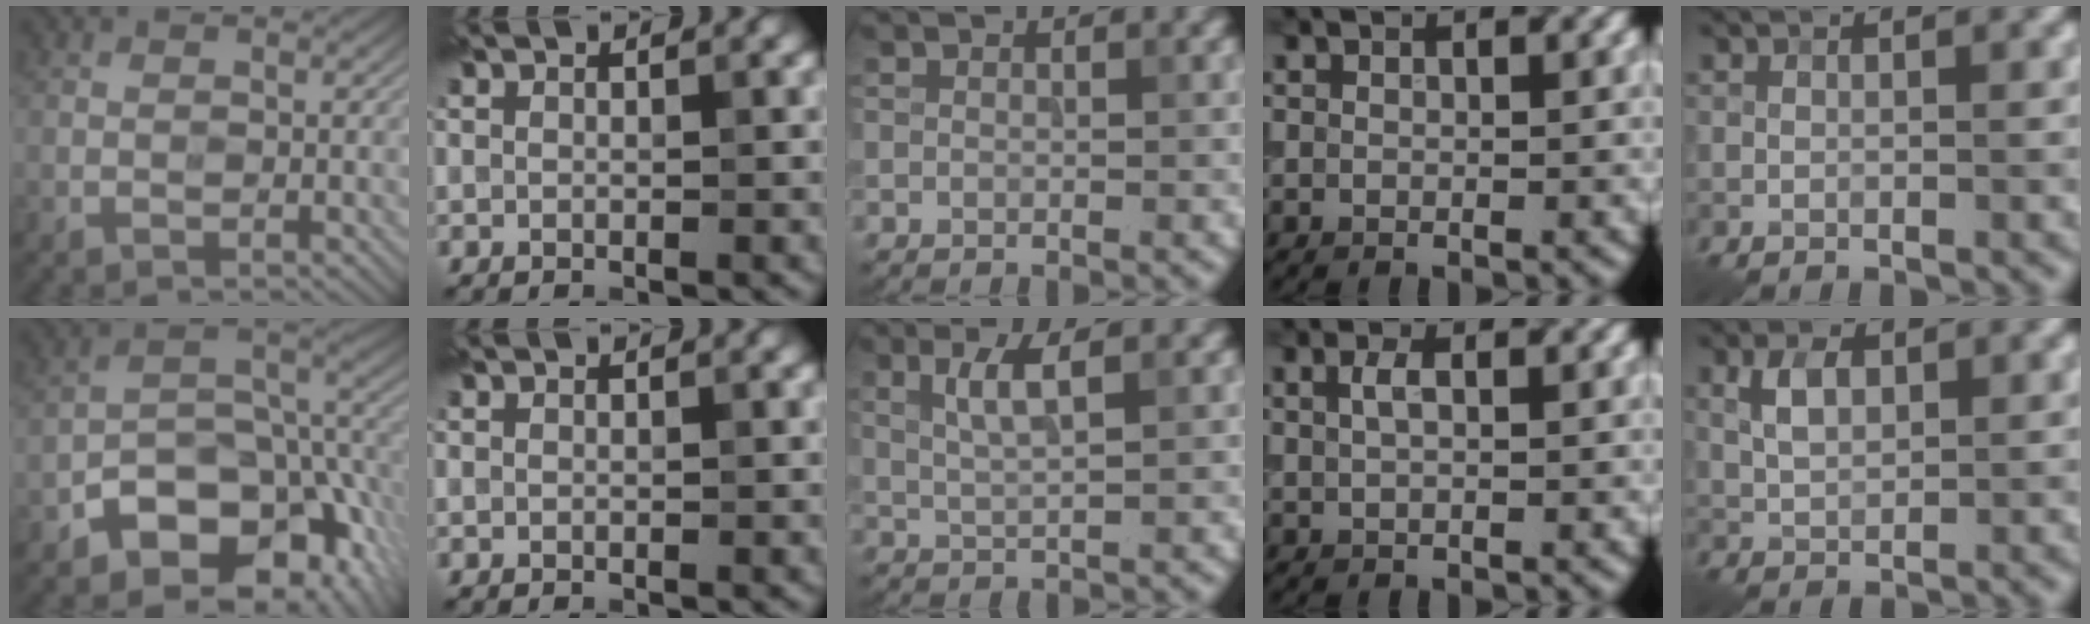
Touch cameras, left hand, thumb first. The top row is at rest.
{"thumb": {"total": 14.0, "force": [-7.5, 8.4, 8.3], "torque": [-0.131, -0.019, -0.129]}, "middle": {"total": 2.8, "force": [1.1, 0.7, 2.5], "torque": [-0.047, -0.001, 0.023]}, "ring": {"total": 1.3, "force": [0.5, 0.5, 1.1], "torque": [-0.025, 0.002, 0.010]}, "little": {"total": 2.9, "force": [0.9, 1.7, 2.1], "torque": [-0.045, 0.004, 0.017]}}